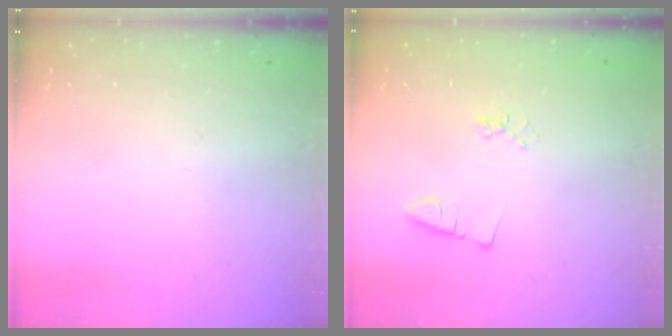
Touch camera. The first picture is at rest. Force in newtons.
{"total": 2.6, "press": 2.2, "slide": 1.5}